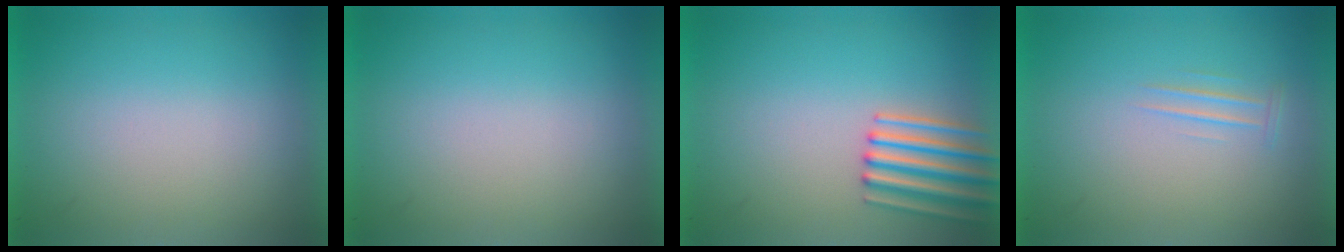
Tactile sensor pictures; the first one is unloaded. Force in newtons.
{"total": 0.0}
{"total": 3.4}
{"total": 1.0}